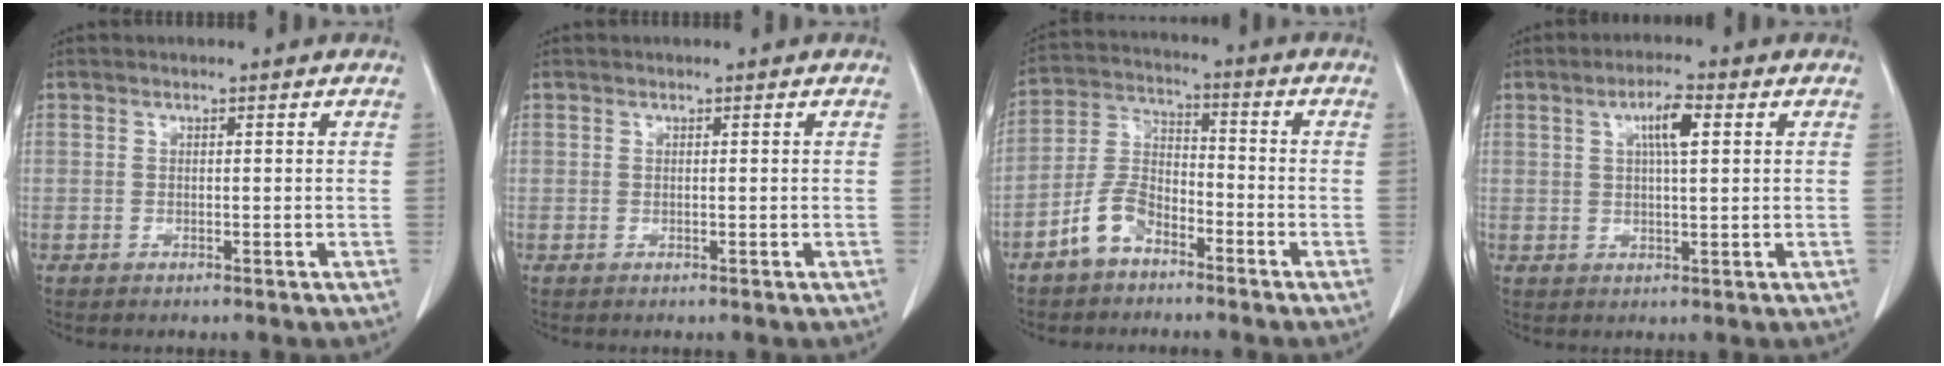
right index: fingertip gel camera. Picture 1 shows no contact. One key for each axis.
{"total": 0.0}
{"total": 8.0, "fx": -5.0, "fy": 4.2, "fz": 4.6, "tx": -0.110, "ty": 0.018, "tz": -0.101}
{"total": 5.4, "fx": 1.8, "fy": 1.2, "fz": 4.9, "tx": -0.092, "ty": 0.006, "tz": 0.033}